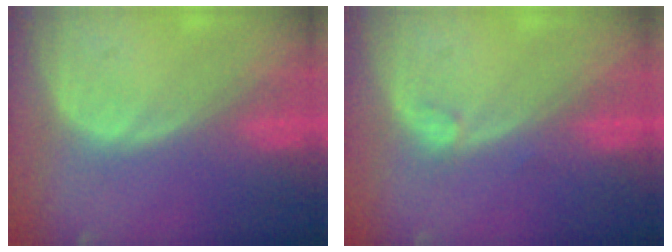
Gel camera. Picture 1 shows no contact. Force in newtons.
{"total": 0.8, "press": 0.7, "slide": 0.1}